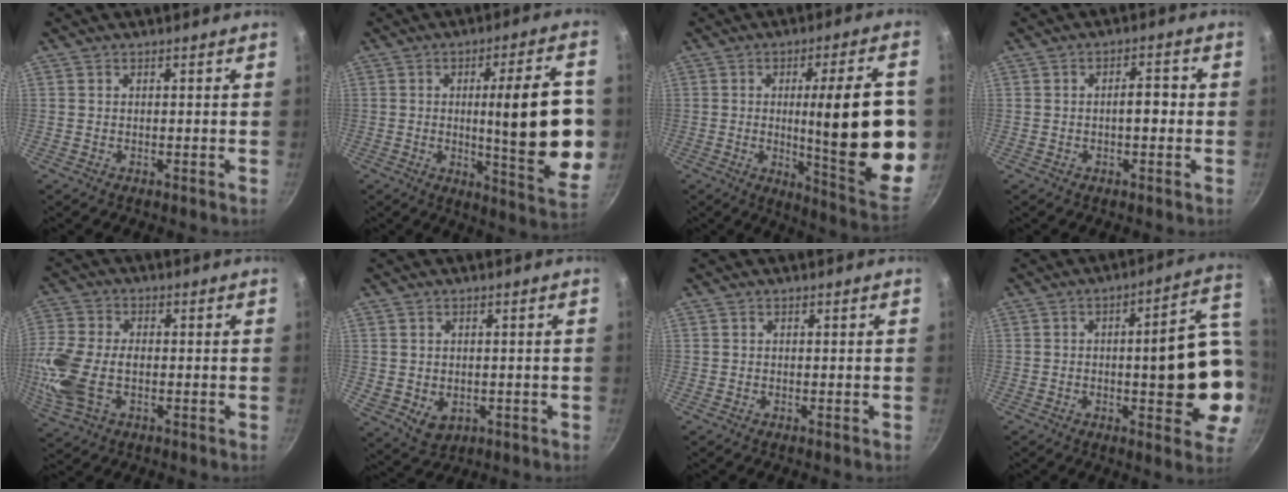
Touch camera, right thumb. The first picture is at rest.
{"total": 21.1, "force": [-0.5, 4.6, 20.6], "torque": [-0.264, -0.013, -0.002]}
{"total": 24.3, "force": [-0.5, 5.2, 23.7], "torque": [-0.310, -0.025, 0.000]}
{"total": 4.0, "force": [-0.5, 1.8, 3.5], "torque": [-0.044, 0.017, -0.009]}
{"total": 12.8, "force": [-2.0, 7.6, 10.1], "torque": [-0.234, 0.005, -0.047]}
{"total": 4.7, "force": [-0.2, 3.7, 2.8], "torque": [-0.040, -0.008, 0.008]}
{"total": 0.0}
{"total": 18.5, "force": [-1.1, 6.8, 17.2], "torque": [-0.191, 0.017, -0.014]}